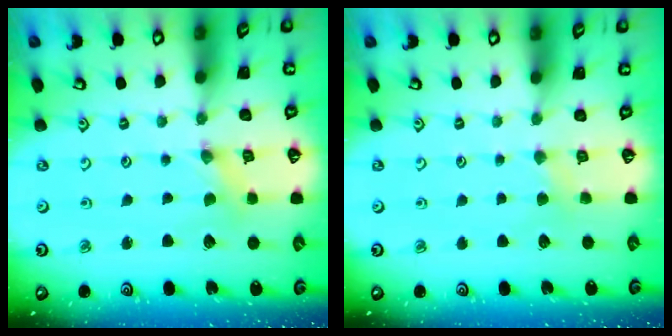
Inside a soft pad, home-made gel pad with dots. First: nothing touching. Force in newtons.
{"total": 2.2, "press": 2.2, "slide": 0.4}